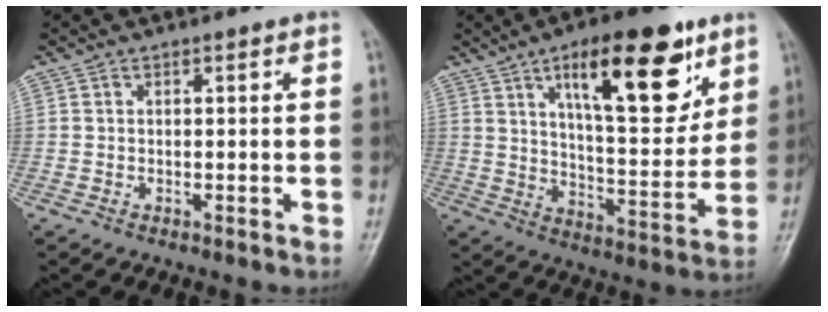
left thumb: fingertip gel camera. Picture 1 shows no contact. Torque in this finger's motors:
{"motor_torque": [0.79, 0.70, 1.79, -0.98, 0.18]}